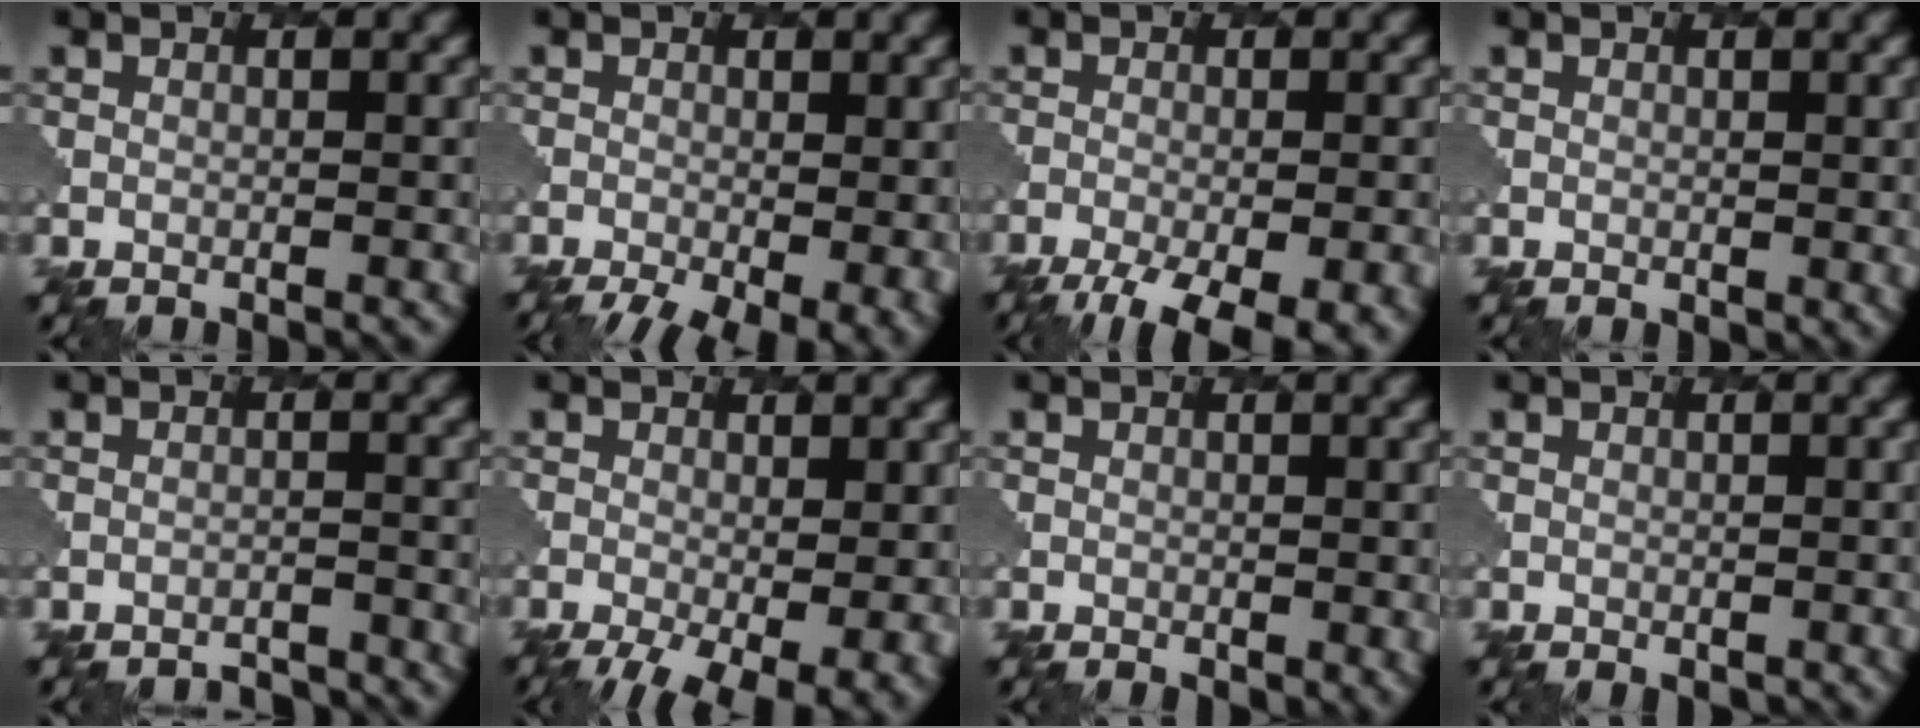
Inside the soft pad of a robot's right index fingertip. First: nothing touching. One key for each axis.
{"total": 8.1, "fx": -3.5, "fy": 3.6, "fz": 6.3, "tx": -0.083, "ty": -0.028, "tz": -0.040}
{"total": 9.6, "fx": -6.2, "fy": 3.5, "fz": 6.4, "tx": -0.100, "ty": -0.031, "tz": -0.077}
{"total": 1.5, "fx": 0.5, "fy": 0.9, "fz": 1.1, "tx": -0.012, "ty": -0.005, "tz": 0.008}
{"total": 2.4, "fx": -2.4, "fy": 0.3, "fz": 0.1, "tx": 0.003, "ty": 0.007, "tz": -0.036}
{"total": 7.4, "fx": -2.5, "fy": 3.1, "fz": 6.2, "tx": -0.096, "ty": -0.023, "tz": -0.028}
{"total": 2.2, "fx": 0.1, "fy": 1.2, "fz": 1.9, "tx": -0.022, "ty": -0.007, "tz": 0.005}
{"total": 1.0, "fx": 0.4, "fy": 0.6, "fz": 0.6, "tx": -0.008, "ty": -0.005, "tz": 0.007}